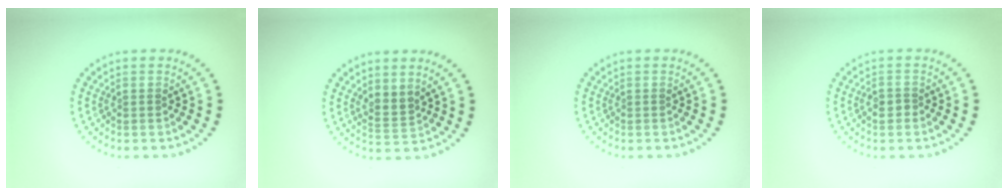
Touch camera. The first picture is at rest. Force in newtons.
{"total": 2.0, "press": 1.4, "slide": 1.4}
{"total": 0.0}
{"total": 1.3, "press": 1.2, "slide": 0.6}